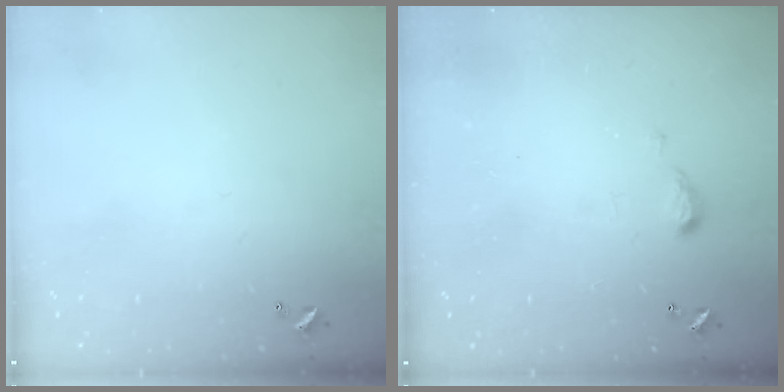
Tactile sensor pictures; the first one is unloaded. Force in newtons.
{"total": 3.1, "press": 3.1, "slide": 0.6}